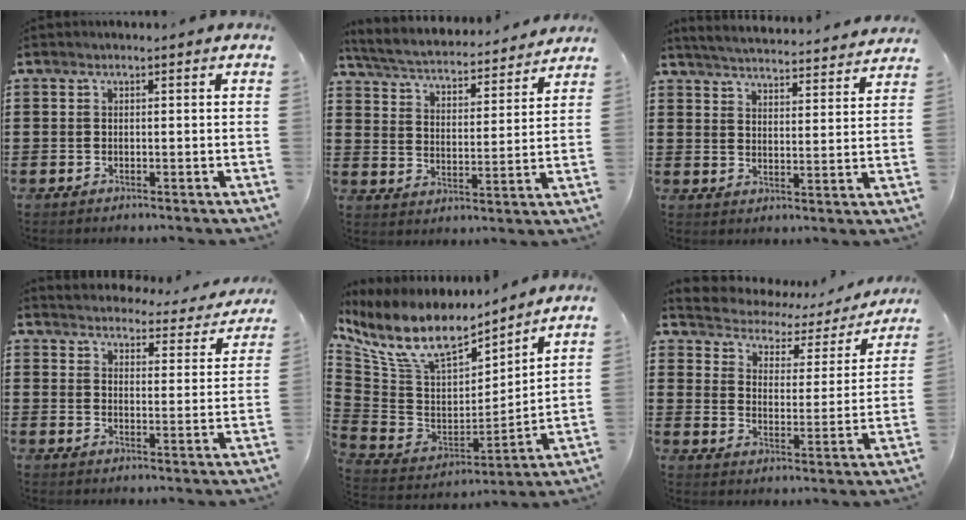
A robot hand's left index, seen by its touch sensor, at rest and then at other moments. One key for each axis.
{"total": 4.1, "fx": 4.0, "fy": 0.1, "fz": 0.8, "tx": -0.039, "ty": -0.032, "tz": 0.061}
{"total": 4.4, "fx": 4.3, "fy": -0.6, "fz": 0.3, "tx": -0.028, "ty": -0.037, "tz": 0.072}
{"total": 3.9, "fx": 3.9, "fy": 0.1, "fz": 0.2, "tx": -0.018, "ty": -0.033, "tz": 0.062}
{"total": 11.0, "fx": 7.8, "fy": 4.2, "fz": 6.5, "tx": -0.160, "ty": -0.052, "tz": 0.139}
{"total": 2.6, "fx": 2.3, "fy": 1.1, "fz": 0.2, "tx": -0.026, "ty": -0.024, "tz": 0.028}